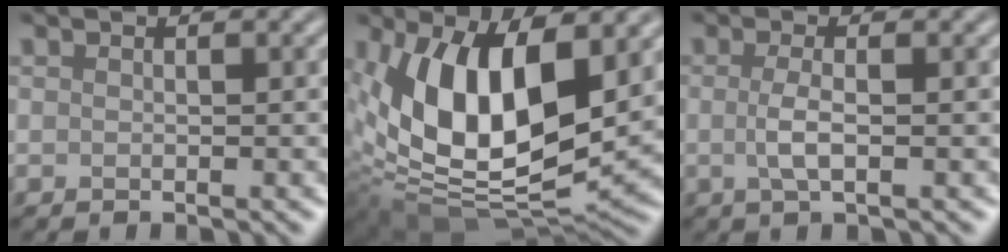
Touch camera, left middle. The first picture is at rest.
{"total": 13.0, "force": [2.9, 6.3, 11.1], "torque": [-0.202, -0.021, 0.053]}
{"total": 2.2, "force": [-0.1, 0.6, 2.1], "torque": [-0.045, -0.002, -0.005]}